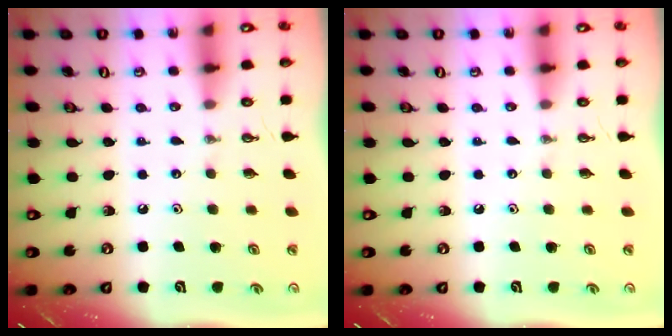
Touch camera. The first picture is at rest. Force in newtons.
{"total": 0.0}